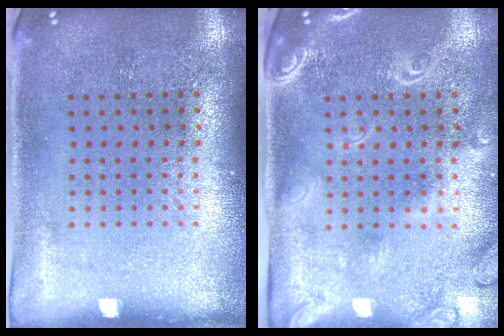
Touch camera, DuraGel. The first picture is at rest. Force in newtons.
{"total": 2.4, "press": 1.9, "slide": 1.4}